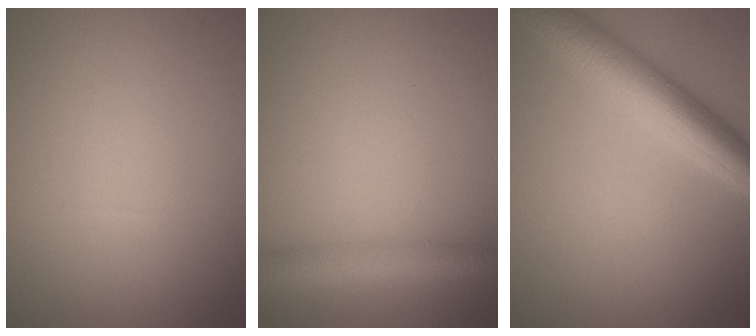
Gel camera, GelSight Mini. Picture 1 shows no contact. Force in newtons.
{"total": 3.2, "press": 3.2, "slide": 0.1}
{"total": 6.5, "press": 6.5, "slide": 0.2}